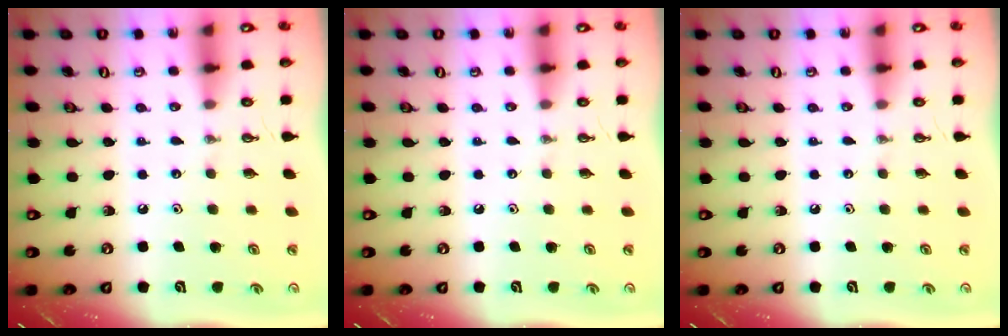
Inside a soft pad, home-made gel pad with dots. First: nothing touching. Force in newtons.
{"total": 0.0}
{"total": 0.0}